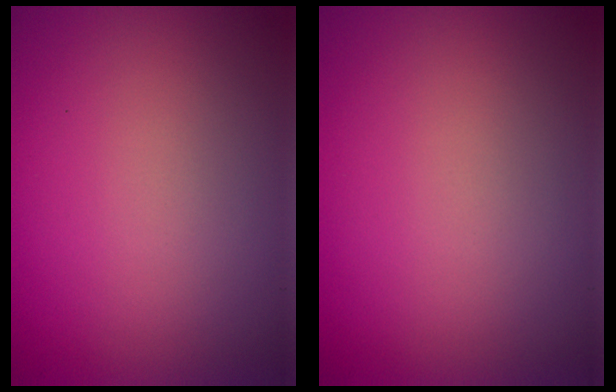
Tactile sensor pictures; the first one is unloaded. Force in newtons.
{"total": 0.0}